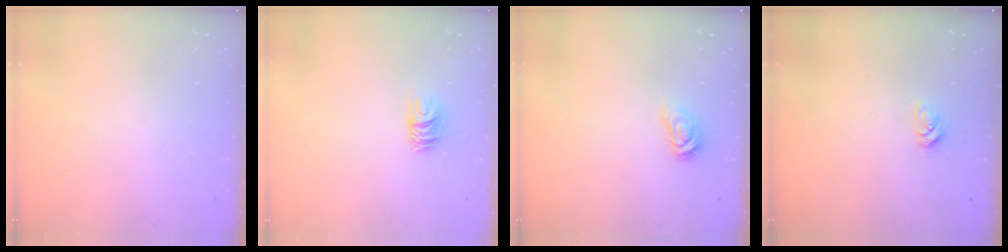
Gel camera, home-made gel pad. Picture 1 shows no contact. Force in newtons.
{"total": 7.0, "press": 7.0, "slide": 0.5}
{"total": 3.4, "press": 3.4, "slide": 0.4}
{"total": 4.4, "press": 4.3, "slide": 0.5}